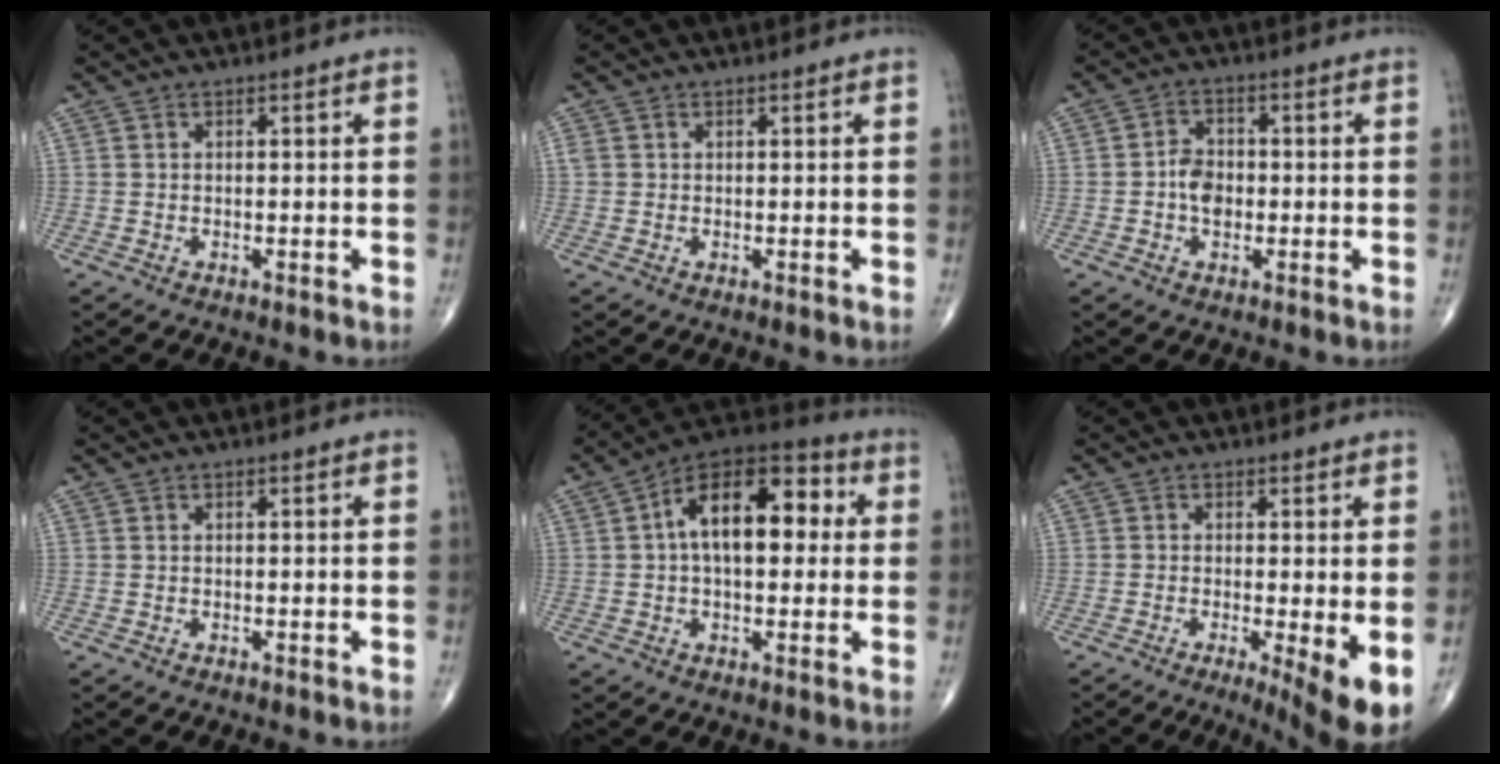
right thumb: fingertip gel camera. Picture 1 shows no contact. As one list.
[{"total": 1.3, "force": [0.4, 1.2, 0.5], "torque": [-0.005, 0.005, 0.008]}, {"total": 4.8, "force": [-0.8, 3.5, 3.2], "torque": [-0.040, 0.012, -0.020]}, {"total": 0.0}, {"total": 16.7, "force": [2.7, 9.0, 13.8], "torque": [-0.189, 0.037, 0.030]}, {"total": 7.4, "force": [-1.8, 1.5, 7.0], "torque": [-0.110, -0.021, -0.029]}]